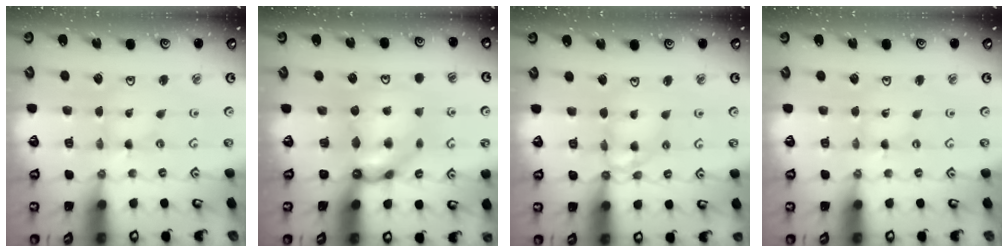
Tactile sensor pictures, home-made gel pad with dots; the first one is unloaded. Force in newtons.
{"total": 9.7, "press": 9.6, "slide": 0.9}
{"total": 8.6, "press": 8.5, "slide": 1.0}
{"total": 0.0}